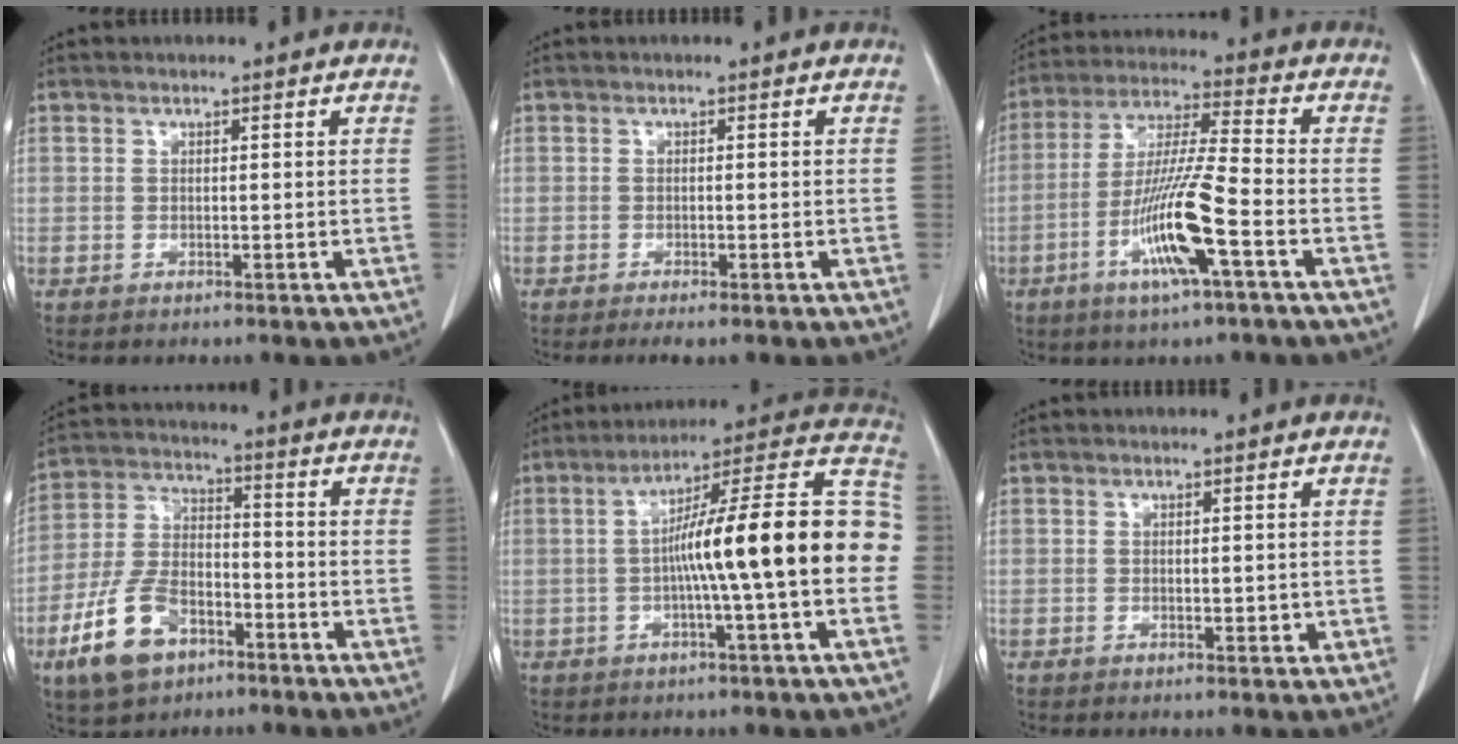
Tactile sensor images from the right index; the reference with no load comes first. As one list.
[{"total": 1.8, "force": [-1.3, 0.1, 1.3], "torque": [-0.022, -0.007, -0.019]}, {"total": 12.6, "force": [-4.8, 0.0, 11.6], "torque": [-0.232, -0.010, -0.093]}, {"total": 11.9, "force": [-6.5, 6.4, 7.6], "torque": [-0.172, 0.006, -0.121]}, {"total": 19.8, "force": [-1.1, 0.9, 19.7], "torque": [-0.269, 0.041, -0.023]}, {"total": 1.1, "force": [-0.1, 0.5, 1.0], "torque": [-0.014, -0.003, 0.002]}]